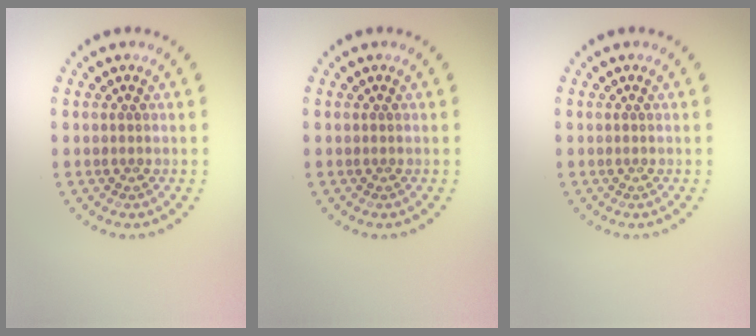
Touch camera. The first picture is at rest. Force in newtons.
{"total": 0.0}
{"total": 0.0}